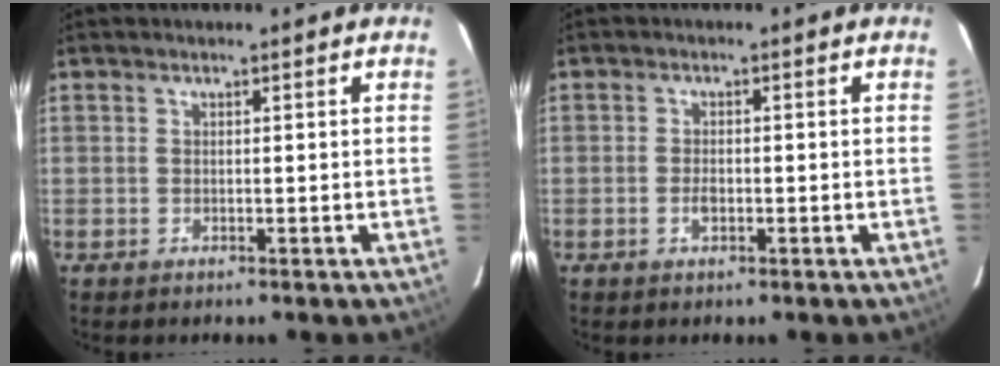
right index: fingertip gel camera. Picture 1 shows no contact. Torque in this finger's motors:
{"motor_torque": [-0.07, -0.03, 0.01, 0.00]}